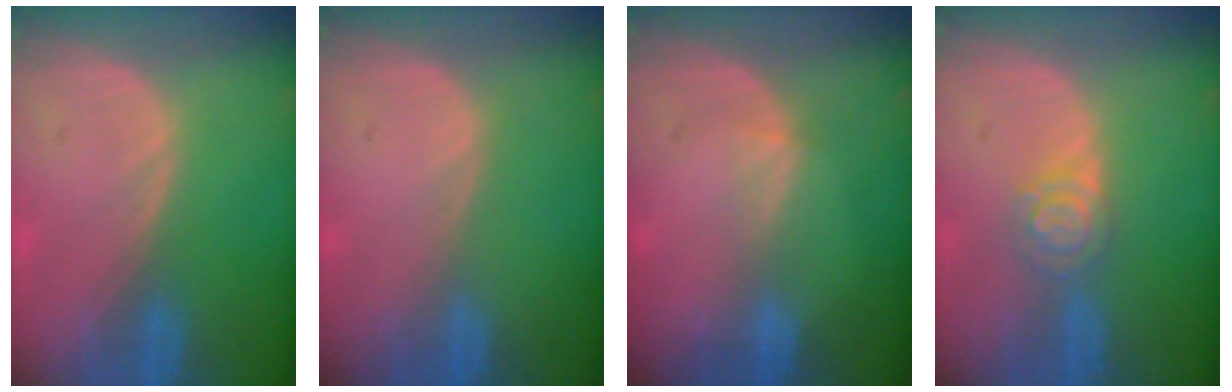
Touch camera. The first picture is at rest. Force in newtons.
{"total": 0.0}
{"total": 1.7, "press": 1.3, "slide": 1.1}
{"total": 3.9, "press": 3.8, "slide": 0.6}